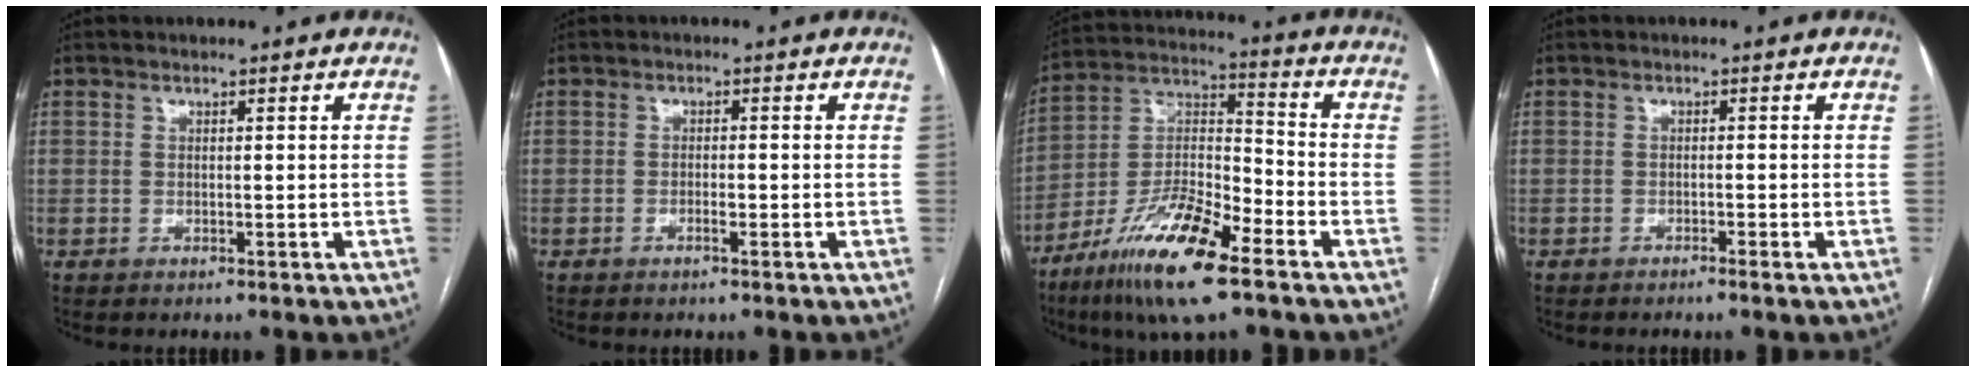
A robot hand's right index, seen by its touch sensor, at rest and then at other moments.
{"total": 1.3, "force": [-0.7, 0.1, 1.1], "torque": [-0.021, 0.001, -0.014]}
{"total": 15.8, "force": [-9.7, 2.7, 12.1], "torque": [-0.236, -0.011, -0.177]}
{"total": 1.0, "force": [-0.8, -0.2, 0.6], "torque": [-0.012, 0.001, -0.014]}